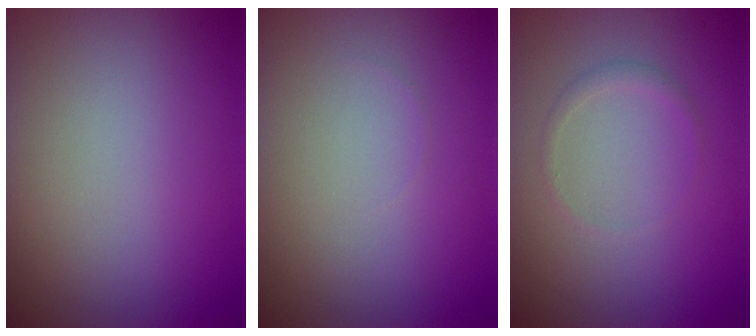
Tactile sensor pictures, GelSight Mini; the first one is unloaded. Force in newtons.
{"total": 0.0}
{"total": 0.8, "press": 0.8, "slide": 0.1}